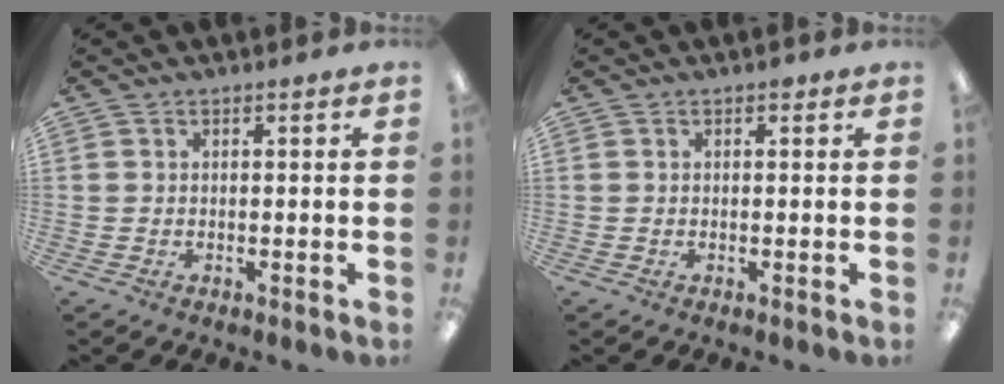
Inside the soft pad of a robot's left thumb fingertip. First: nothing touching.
{"total": 0.6, "force": [0.4, 0.4, 0.3], "torque": [-0.006, 0.004, 0.007]}